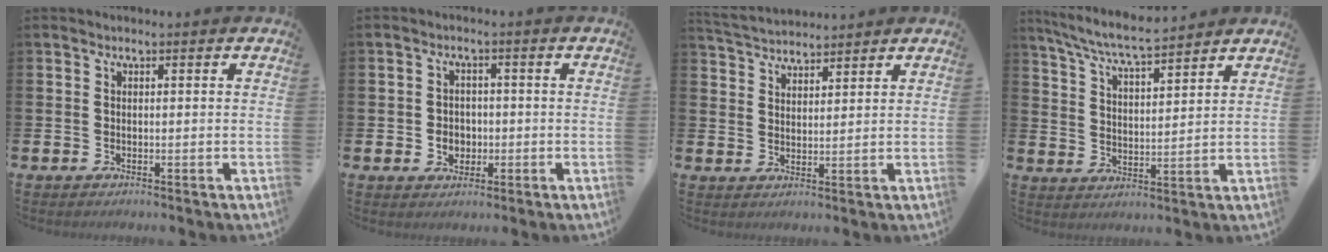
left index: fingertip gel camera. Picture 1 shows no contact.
{"total": 2.8, "force": [-0.6, 2.5, 1.1], "torque": [-0.017, 0.003, -0.018]}
{"total": 4.1, "force": [4.0, 0.7, 0.0], "torque": [-0.018, -0.016, 0.074]}
{"total": 7.1, "force": [6.7, 0.3, 2.3], "torque": [-0.069, -0.033, 0.120]}